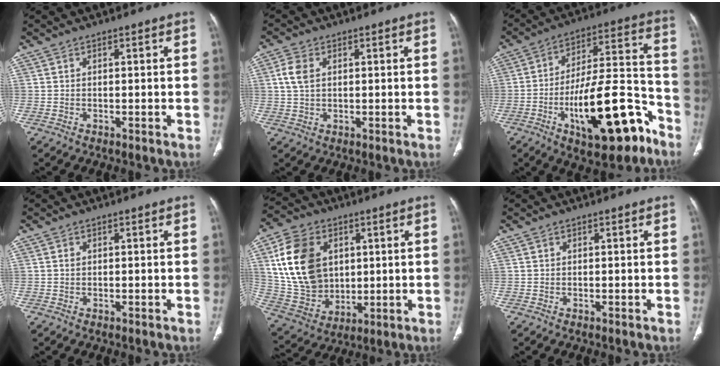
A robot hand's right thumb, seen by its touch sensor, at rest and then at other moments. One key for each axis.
{"total": 4.4, "fx": 1.1, "fy": 2.9, "fz": 3.2, "tx": -0.073, "ty": 0.005, "tz": 0.021}
{"total": 21.7, "fx": -10.5, "fy": 7.8, "fz": 17.3, "tx": -0.255, "ty": 0.075, "tz": -0.157}
{"total": 0.6, "fx": 0.1, "fy": 0.5, "fz": 0.4, "tx": -0.005, "ty": 0.003, "tz": 0.003}
{"total": 18.5, "fx": 4.7, "fy": 13.8, "fz": 11.4, "tx": -0.191, "ty": -0.005, "tz": 0.103}
{"total": 0.0}